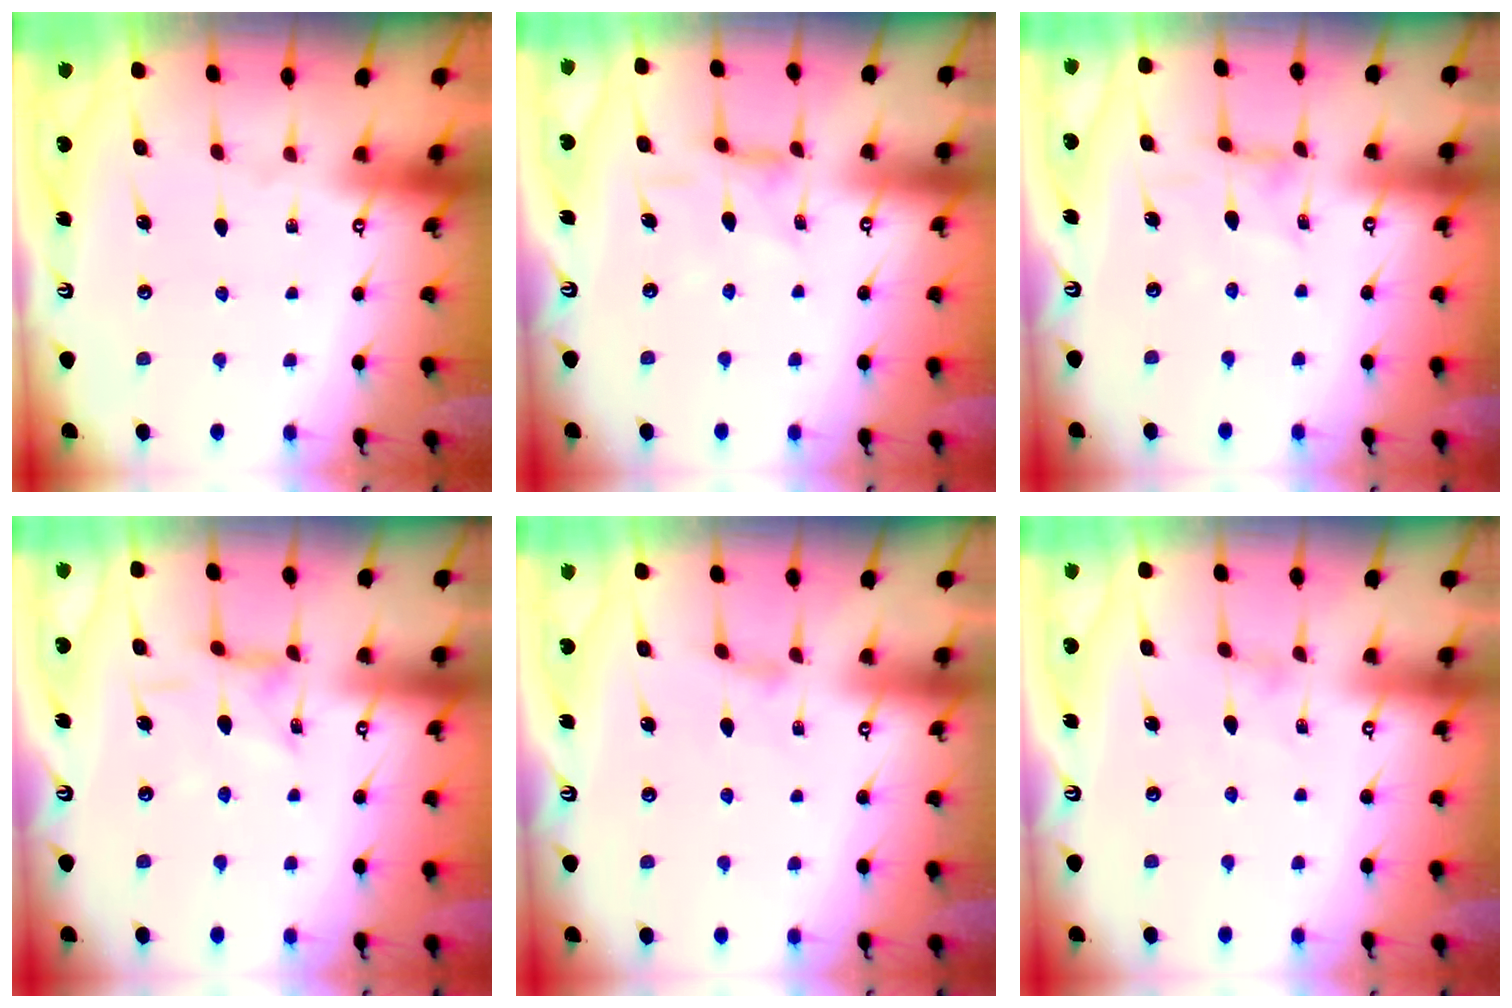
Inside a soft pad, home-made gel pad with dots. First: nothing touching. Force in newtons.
{"total": 4.6, "press": 4.5, "slide": 0.4}
{"total": 1.2, "press": 1.2, "slide": 0.3}
{"total": 2.4, "press": 2.4, "slide": 0.3}
{"total": 0.6, "press": 0.6, "slide": 0.2}
{"total": 0.0}